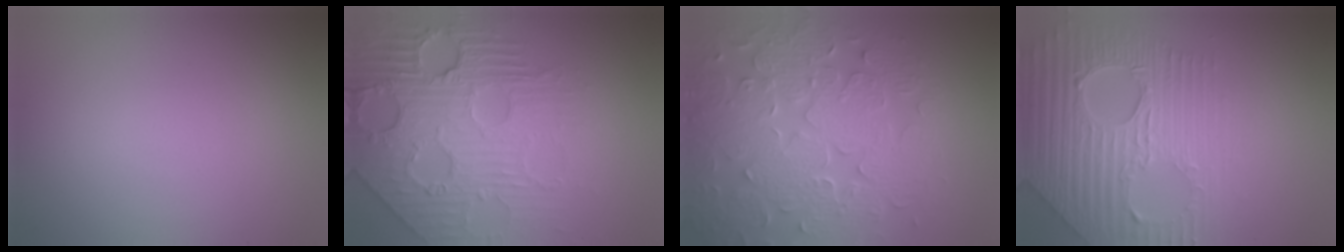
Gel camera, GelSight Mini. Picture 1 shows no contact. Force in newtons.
{"total": 8.6, "press": 6.0, "slide": 6.2}
{"total": 8.7, "press": 6.4, "slide": 6.0}
{"total": 8.9, "press": 6.0, "slide": 6.5}